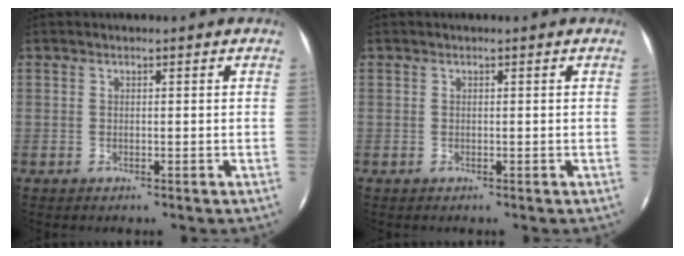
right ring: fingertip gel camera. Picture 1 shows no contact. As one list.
[{"total": 0.0}]